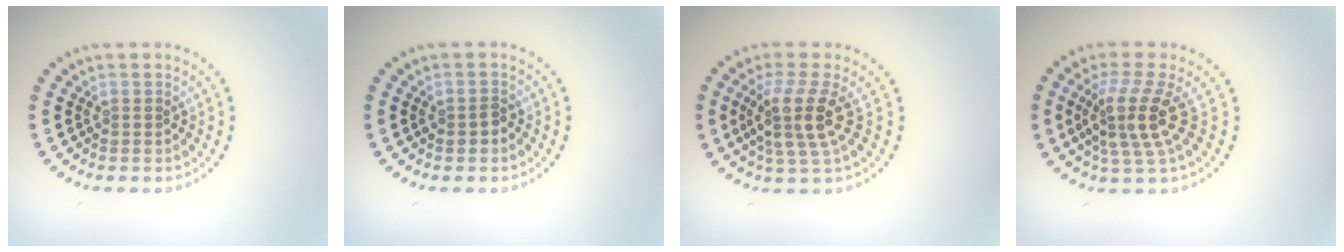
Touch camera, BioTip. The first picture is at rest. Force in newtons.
{"total": 1.1, "press": 1.1, "slide": 0.3}
{"total": 4.0, "press": 3.1, "slide": 2.4}
{"total": 4.3, "press": 3.2, "slide": 2.8}